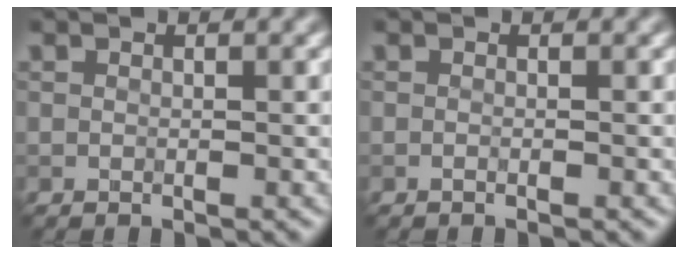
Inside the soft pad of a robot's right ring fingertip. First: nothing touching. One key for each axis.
{"total": 0.5, "fx": -0.5, "fy": 0.0, "fz": 0.2, "tx": -0.001, "ty": -0.003, "tz": -0.010}